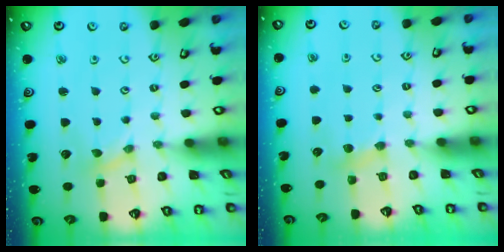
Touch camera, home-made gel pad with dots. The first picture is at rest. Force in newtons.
{"total": 3.9, "press": 3.9, "slide": 0.6}